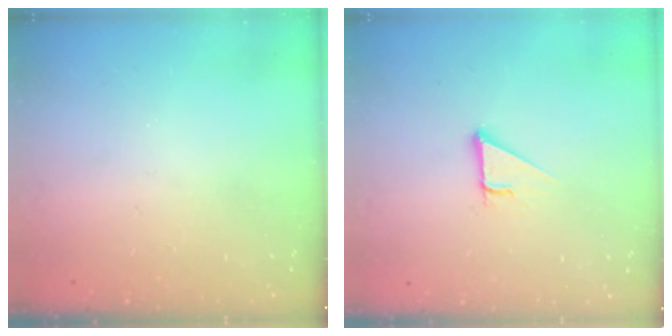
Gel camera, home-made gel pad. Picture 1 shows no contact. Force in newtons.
{"total": 2.9, "press": 2.9, "slide": 0.1}